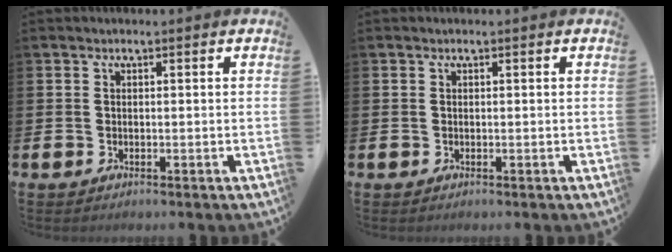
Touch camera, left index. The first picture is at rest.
{"total": 0.0}